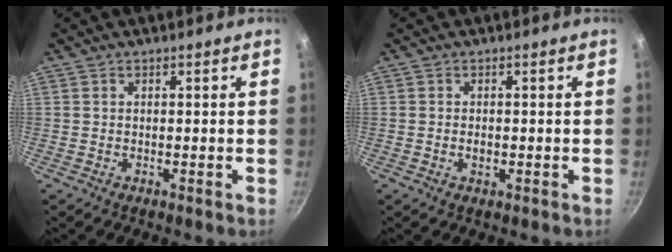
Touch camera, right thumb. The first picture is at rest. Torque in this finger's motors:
{"motor_torque": [-0.33, 0.11, -0.15, 0.02, -0.03]}